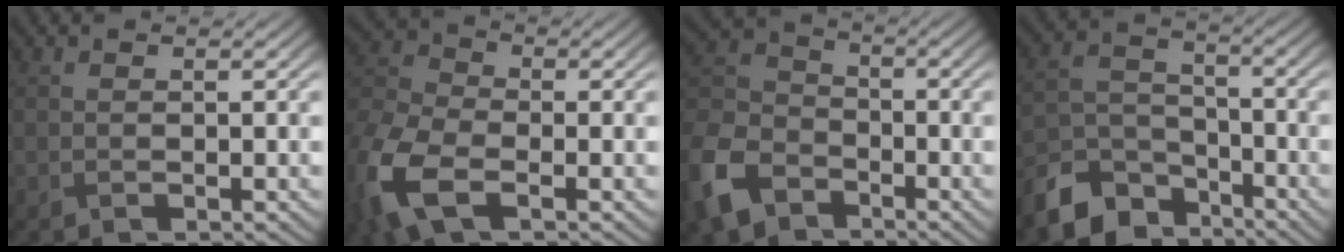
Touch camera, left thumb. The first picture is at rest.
{"total": 12.3, "force": [-5.6, 7.1, 8.3], "torque": [-0.240, -0.042, -0.114]}
{"total": 11.6, "force": [-6.9, 7.5, 5.4], "torque": [-0.163, -0.023, -0.154]}
{"total": 10.6, "force": [-7.5, 5.9, 4.6], "torque": [-0.117, -0.021, -0.140]}